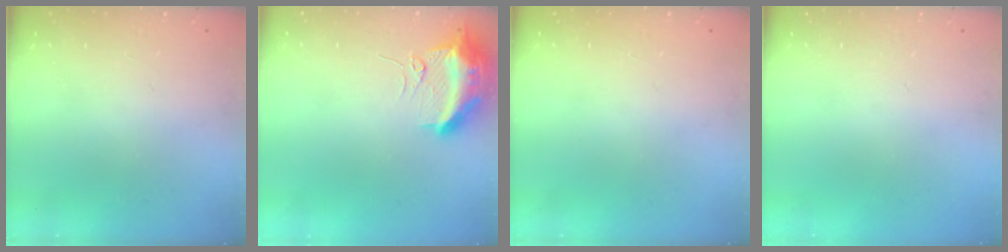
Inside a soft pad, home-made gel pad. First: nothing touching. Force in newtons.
{"total": 11.0, "press": 10.9, "slide": 1.3}
{"total": 0.0}
{"total": 0.0}